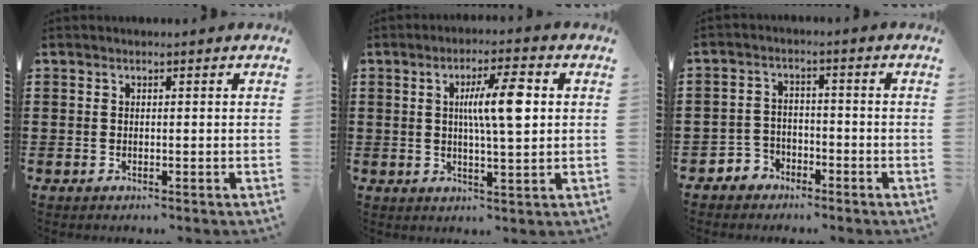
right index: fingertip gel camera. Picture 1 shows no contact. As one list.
[{"total": 8.3, "force": [1.6, 1.4, 8.0], "torque": [-0.145, 0.001, 0.020]}, {"total": 3.1, "force": [-2.5, 1.8, 0.3], "torque": [-0.015, 0.007, -0.052]}]